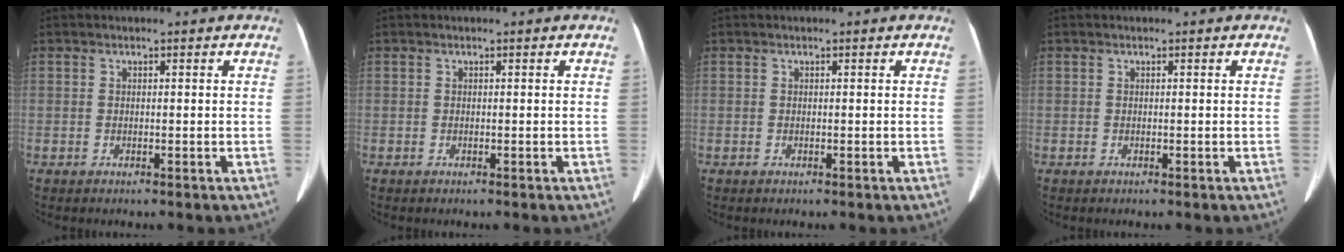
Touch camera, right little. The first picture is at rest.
{"total": 0.0}
{"total": 0.0}
{"total": 0.0}